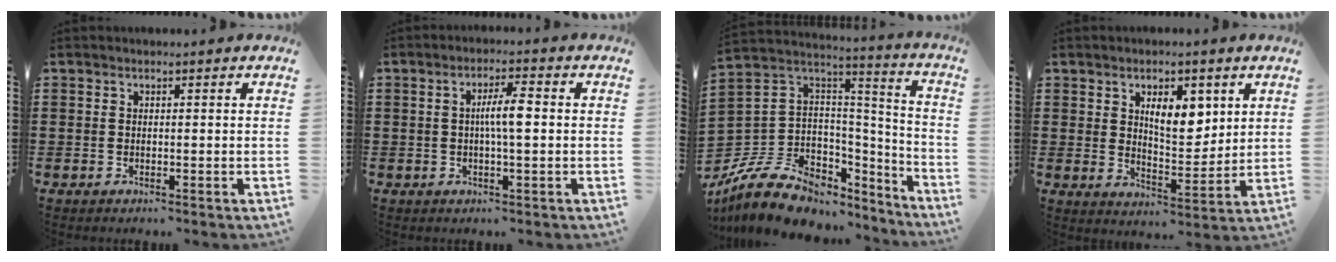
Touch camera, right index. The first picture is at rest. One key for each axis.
{"total": 4.7, "fx": 0.1, "fy": 0.8, "fz": 4.6, "tx": -0.084, "ty": 0.003, "tz": -0.002}
{"total": 12.1, "fx": -7.8, "fy": 7.7, "fz": 5.2, "tx": -0.123, "ty": 0.020, "tz": -0.138}
{"total": 7.0, "fx": 3.1, "fy": 3.4, "fz": 5.3, "tx": -0.084, "ty": -0.004, "tz": 0.048}